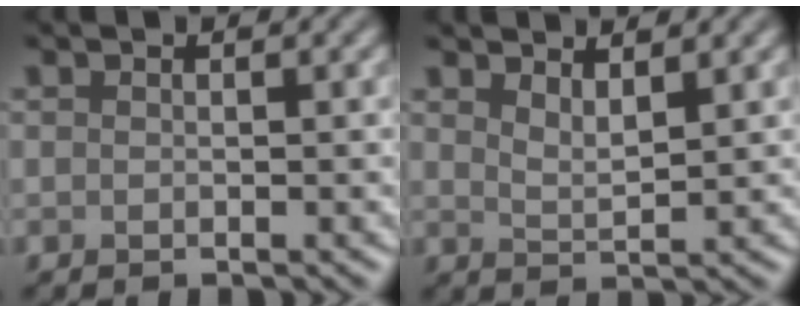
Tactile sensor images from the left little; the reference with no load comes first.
{"total": 2.4, "force": [1.9, 0.6, 1.3], "torque": [-0.020, -0.004, 0.035]}